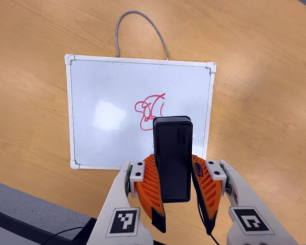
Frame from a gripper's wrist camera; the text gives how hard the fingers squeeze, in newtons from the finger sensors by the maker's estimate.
{"total": 7.2, "left": 6.1, "right": 8.2}